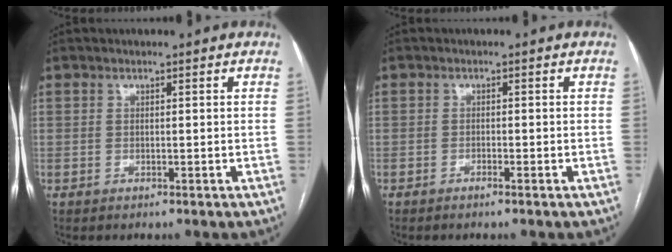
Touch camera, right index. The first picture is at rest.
{"total": 1.0, "force": [-0.8, 0.0, 0.6], "torque": [-0.015, 0.000, -0.013]}